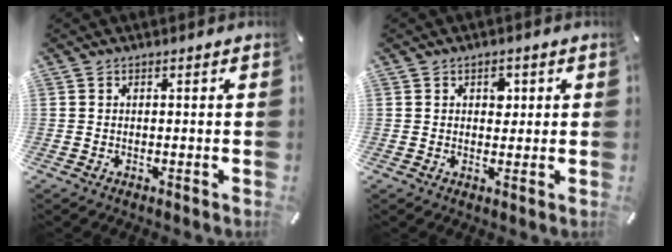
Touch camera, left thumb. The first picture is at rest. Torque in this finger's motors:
{"motor_torque": [0.05, 0.18, 0.32, -0.35, 0.22]}